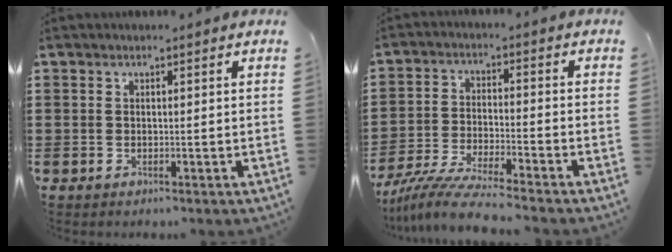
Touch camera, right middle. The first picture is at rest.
{"total": 7.2, "force": [-6.6, -0.3, 2.8], "torque": [-0.065, -0.014, -0.130]}